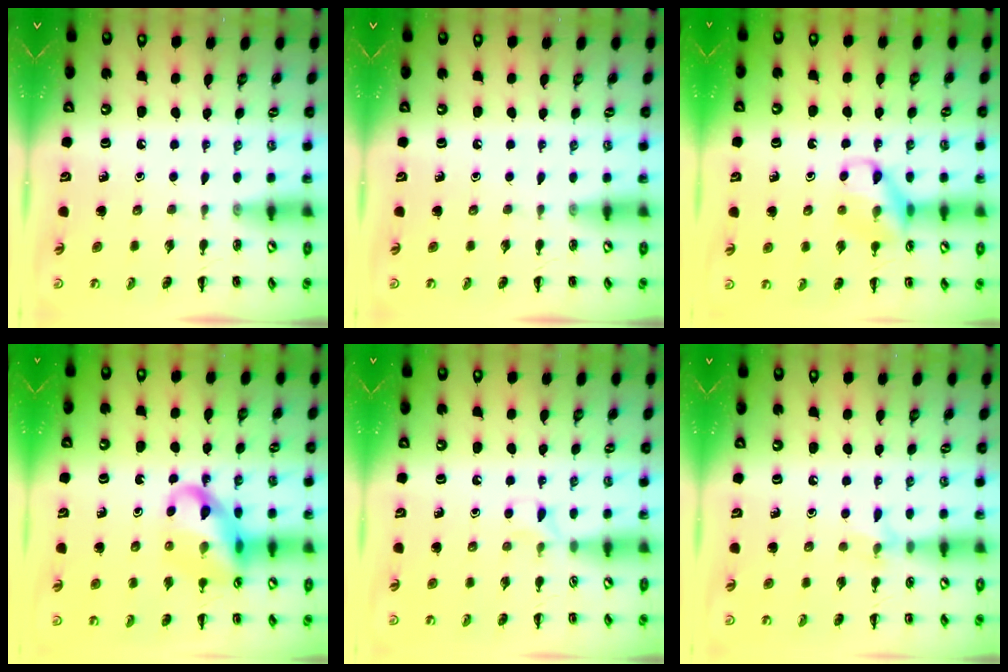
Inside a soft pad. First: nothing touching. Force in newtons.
{"total": 0.0}
{"total": 12.7, "press": 12.6, "slide": 1.1}
{"total": 15.8, "press": 15.5, "slide": 2.8}
{"total": 5.6, "press": 5.3, "slide": 1.8}
{"total": 6.6, "press": 6.5, "slide": 1.5}